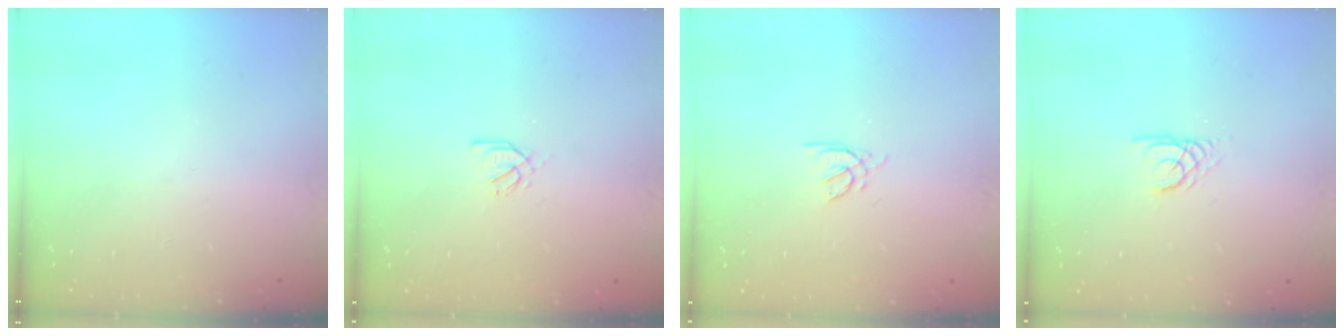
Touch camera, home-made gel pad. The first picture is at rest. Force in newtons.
{"total": 2.1, "press": 2.0, "slide": 0.7}
{"total": 2.8, "press": 2.7, "slide": 0.8}
{"total": 2.2, "press": 2.2, "slide": 0.3}